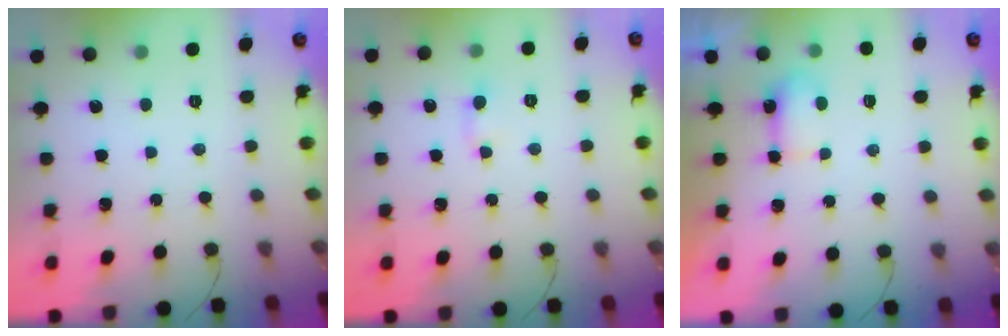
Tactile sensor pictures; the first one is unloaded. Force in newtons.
{"total": 2.3, "press": 2.0, "slide": 1.3}
{"total": 3.8, "press": 3.7, "slide": 1.0}